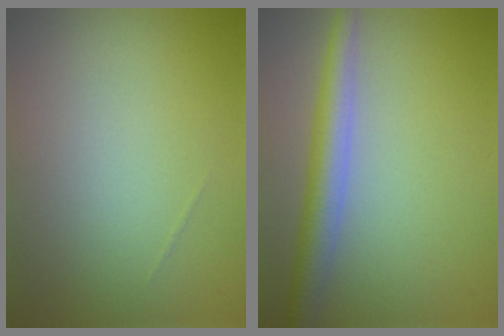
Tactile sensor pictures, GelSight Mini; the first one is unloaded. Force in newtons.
{"total": 3.7, "press": 3.7, "slide": 0.1}